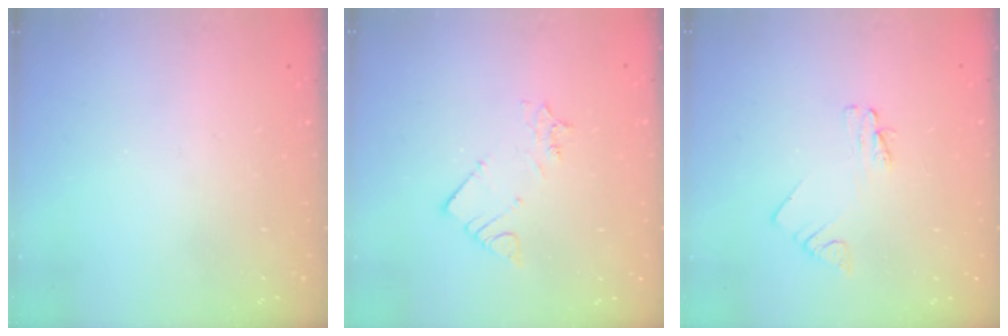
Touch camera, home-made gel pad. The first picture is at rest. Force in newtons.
{"total": 3.1, "press": 3.1, "slide": 0.1}
{"total": 2.4, "press": 2.4, "slide": 0.3}